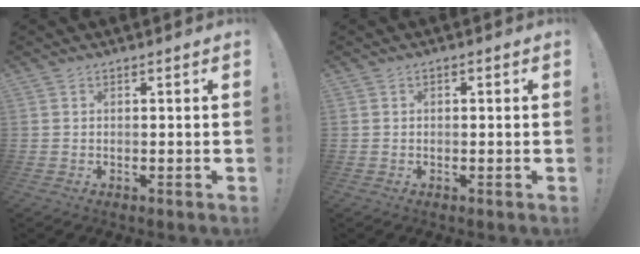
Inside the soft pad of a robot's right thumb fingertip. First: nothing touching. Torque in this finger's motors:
{"motor_torque": [-0.17, 0.06, -0.02, 0.04, 0.11]}